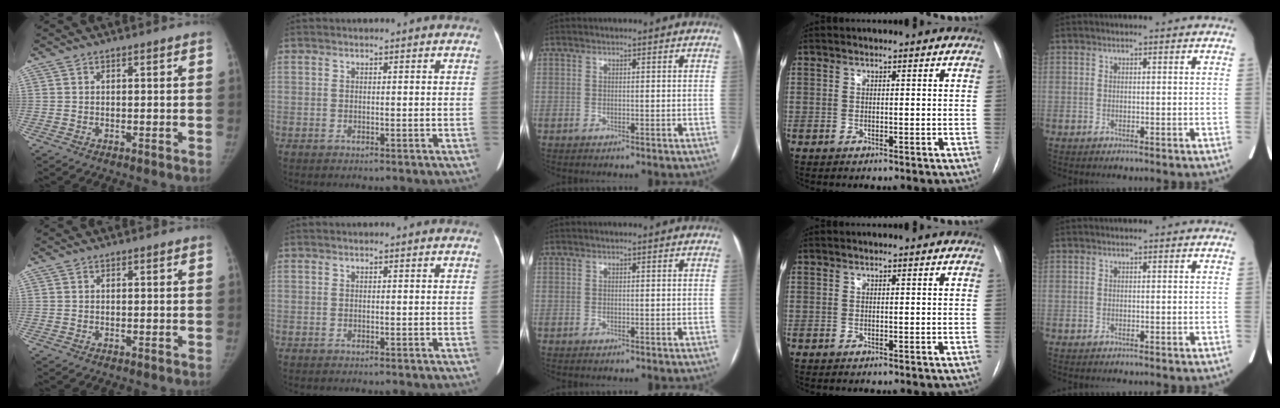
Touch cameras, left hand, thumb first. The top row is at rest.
{}